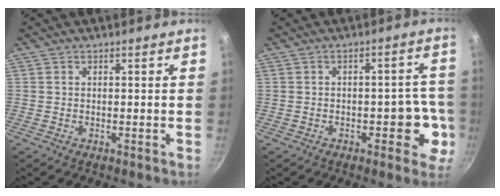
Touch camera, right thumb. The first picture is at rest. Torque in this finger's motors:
{"motor_torque": [2.49, 2.17, 1.70, -1.07, 0.26]}